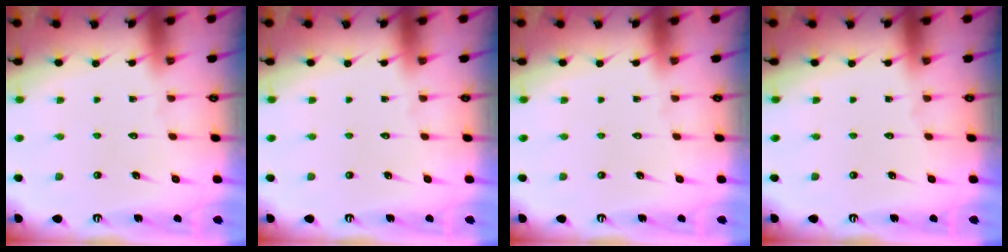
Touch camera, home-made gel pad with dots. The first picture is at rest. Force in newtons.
{"total": 0.0}
{"total": 0.0}
{"total": 0.0}